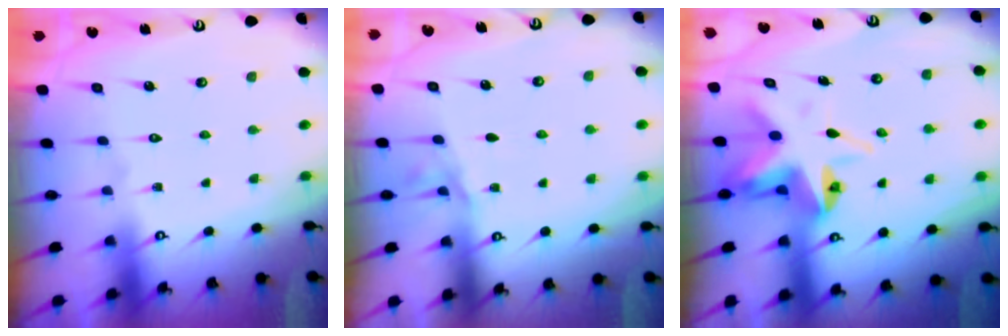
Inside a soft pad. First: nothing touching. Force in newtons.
{"total": 3.5, "press": 3.4, "slide": 0.5}
{"total": 7.9, "press": 7.9, "slide": 0.9}